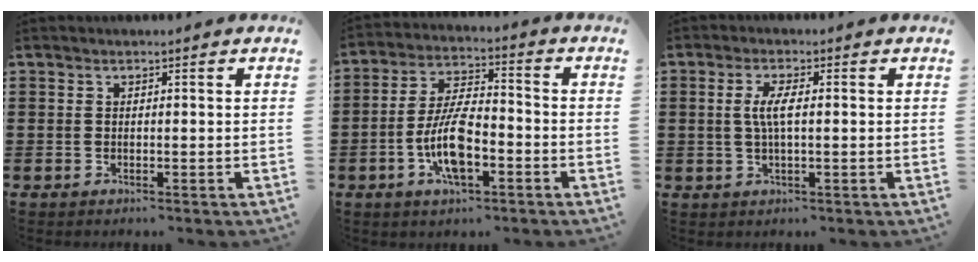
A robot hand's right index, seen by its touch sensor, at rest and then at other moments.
{"total": 9.8, "force": [-3.1, 3.8, 8.5], "torque": [-0.187, -0.004, -0.062]}
{"total": 3.8, "force": [0.0, 0.8, 3.7], "torque": [-0.076, -0.003, -0.004]}